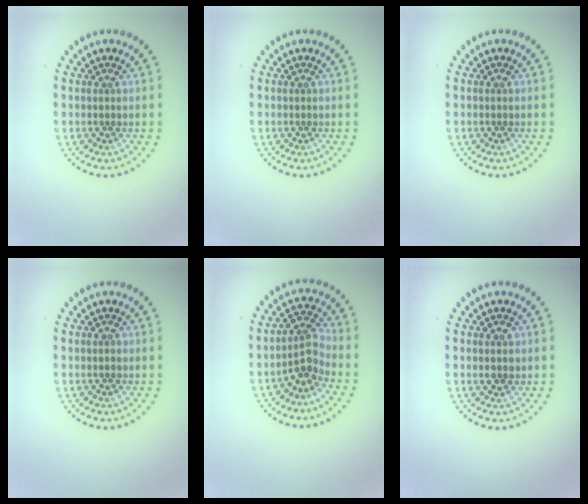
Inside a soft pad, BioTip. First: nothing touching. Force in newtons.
{"total": 0.0}
{"total": 0.0}
{"total": 0.7, "press": 0.7, "slide": 0.1}
{"total": 2.7, "press": 2.0, "slide": 1.8}
{"total": 1.4, "press": 1.4, "slide": 0.4}